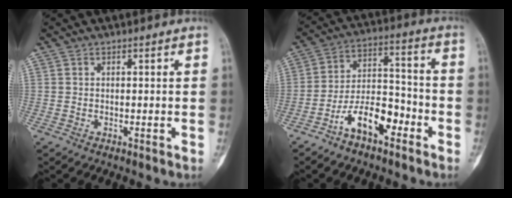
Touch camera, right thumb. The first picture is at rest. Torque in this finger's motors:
{"motor_torque": [0.31, 0.47, 0.84, -0.90, 0.07]}